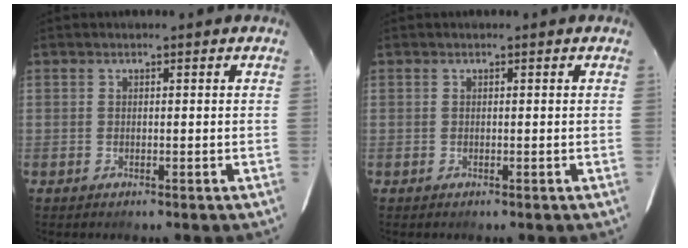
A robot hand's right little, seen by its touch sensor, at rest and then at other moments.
{"total": 0.0}